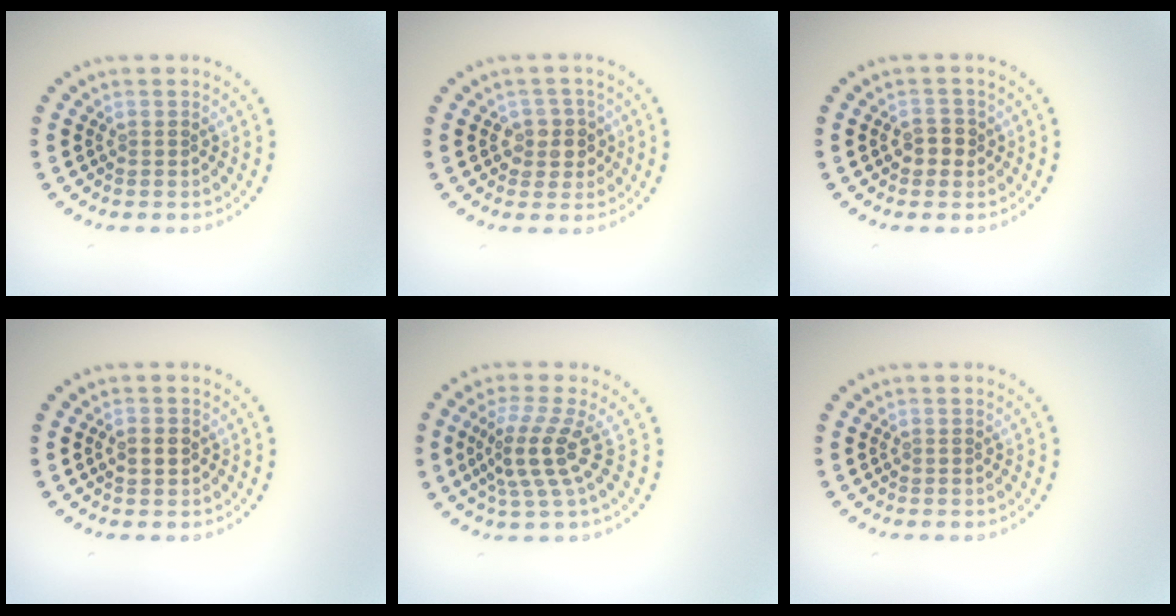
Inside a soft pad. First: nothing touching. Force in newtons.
{"total": 2.5, "press": 2.2, "slide": 1.0}
{"total": 1.9, "press": 1.8, "slide": 0.6}
{"total": 2.1, "press": 2.1, "slide": 0.2}
{"total": 3.9, "press": 3.0, "slide": 2.5}
{"total": 0.0}